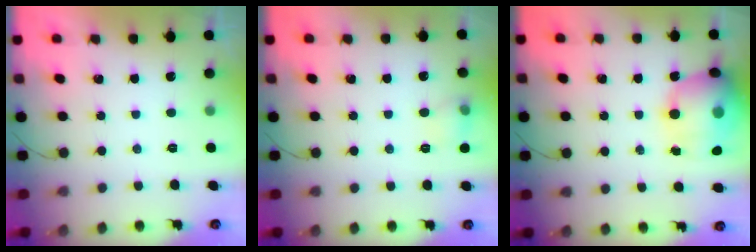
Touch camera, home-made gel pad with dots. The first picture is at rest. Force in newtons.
{"total": 7.0, "press": 6.8, "slide": 1.9}
{"total": 21.0, "press": 20.7, "slide": 3.6}